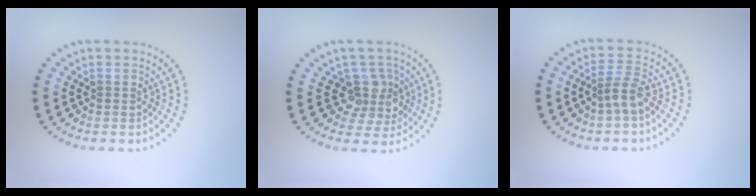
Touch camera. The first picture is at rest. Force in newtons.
{"total": 3.6, "press": 3.0, "slide": 1.9}
{"total": 2.2, "press": 1.7, "slide": 1.4}